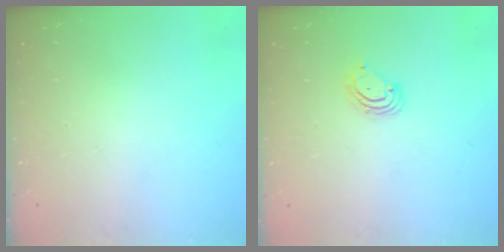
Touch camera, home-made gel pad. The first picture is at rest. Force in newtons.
{"total": 4.7, "press": 4.7, "slide": 0.6}